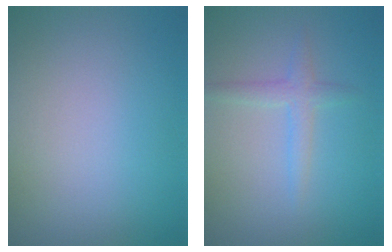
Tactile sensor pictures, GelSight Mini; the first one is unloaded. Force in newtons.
{"total": 1.8, "press": 1.8, "slide": 0.1}